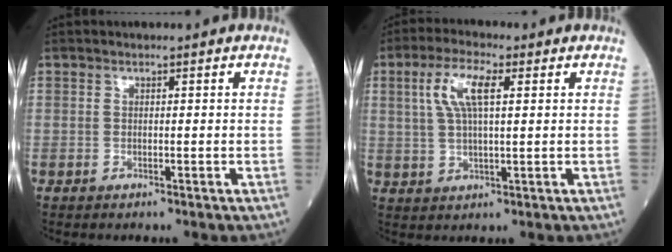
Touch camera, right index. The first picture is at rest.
{"total": 7.1, "force": [2.3, 1.8, 6.4], "torque": [-0.138, 0.013, 0.047]}